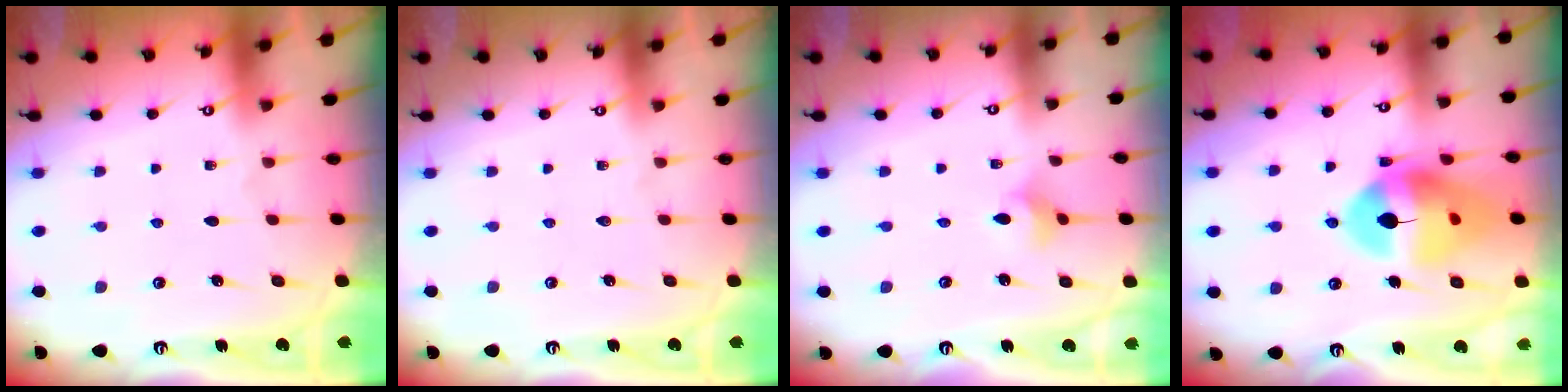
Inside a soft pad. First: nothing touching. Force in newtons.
{"total": 0.0}
{"total": 3.1, "press": 3.1, "slide": 0.4}
{"total": 16.0, "press": 15.9, "slide": 1.7}